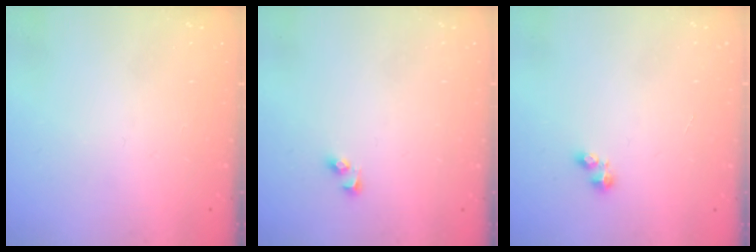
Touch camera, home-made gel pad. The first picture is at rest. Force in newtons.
{"total": 2.5, "press": 2.5, "slide": 0.3}
{"total": 2.5, "press": 2.5, "slide": 0.4}